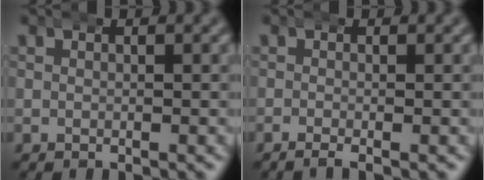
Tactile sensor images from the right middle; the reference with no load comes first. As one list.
[{"total": 1.3, "force": [-1.0, 0.2, 0.8], "torque": [-0.015, -0.001, -0.018]}]